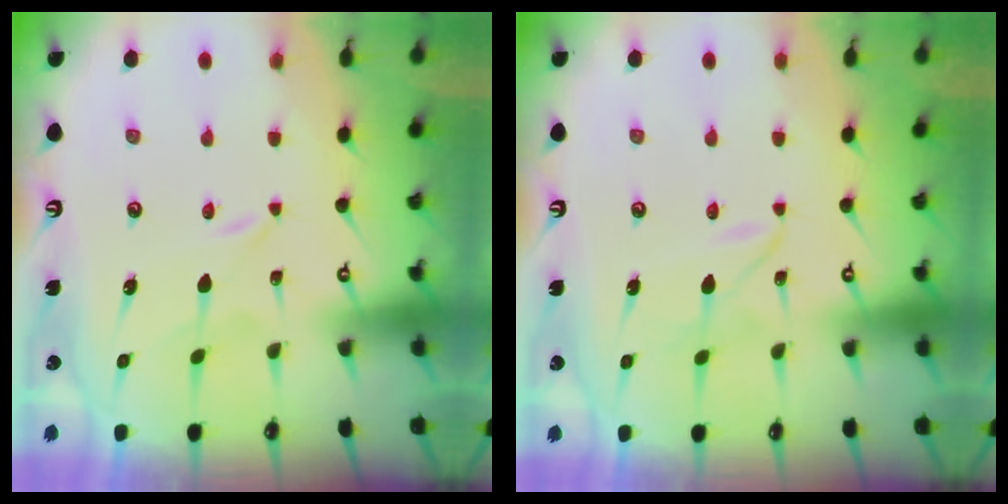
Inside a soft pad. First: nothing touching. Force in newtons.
{"total": 1.9, "press": 1.9, "slide": 0.2}